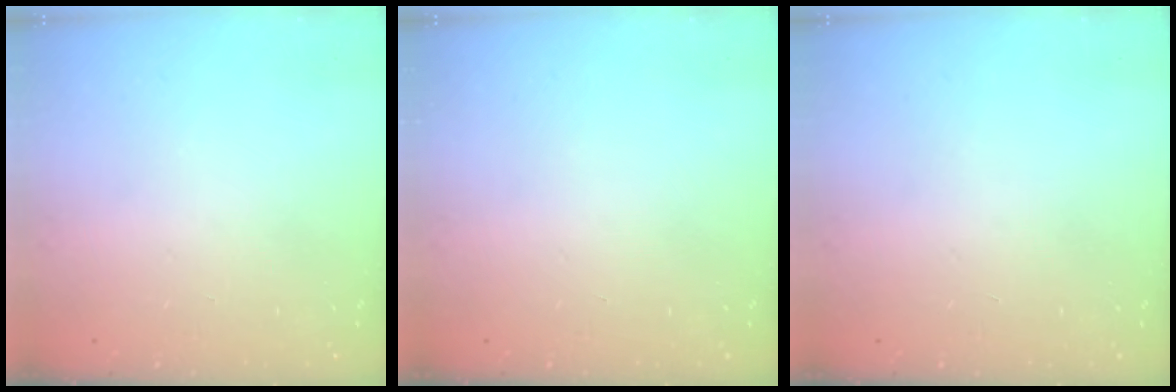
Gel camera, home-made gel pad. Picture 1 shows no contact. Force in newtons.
{"total": 0.0}
{"total": 0.0}